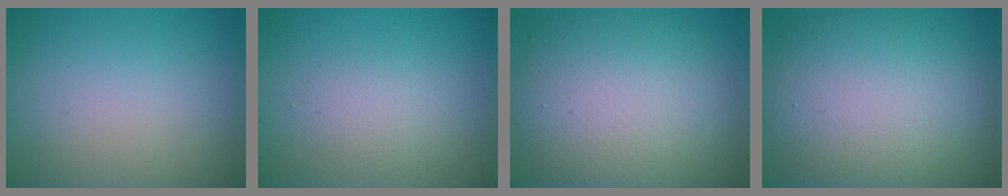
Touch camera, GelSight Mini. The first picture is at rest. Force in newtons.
{"total": 1.8, "press": 1.8, "slide": 0.0}
{"total": 10.5, "press": 10.5, "slide": 0.9}
{"total": 12.4, "press": 12.4, "slide": 0.7}